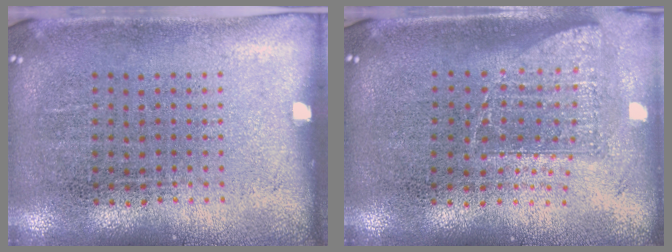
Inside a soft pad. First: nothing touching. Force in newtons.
{"total": 1.5, "press": 1.2, "slide": 0.9}